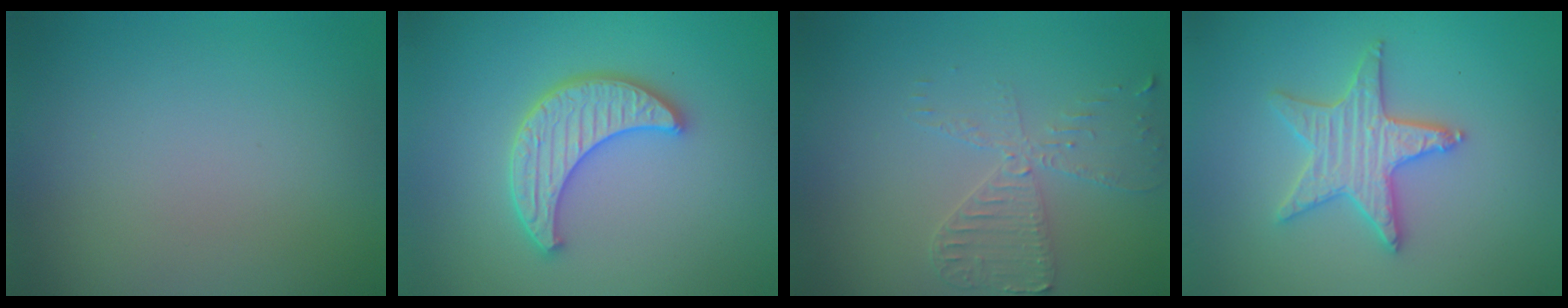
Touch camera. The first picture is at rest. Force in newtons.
{"total": 4.5, "press": 4.0, "slide": 2.1}
{"total": 3.3, "press": 2.8, "slide": 1.7}
{"total": 4.3, "press": 4.2, "slide": 0.8}